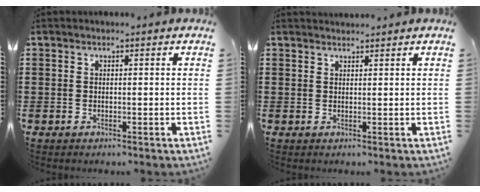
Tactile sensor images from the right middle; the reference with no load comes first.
{"total": 1.2, "force": [1.1, 0.1, -0.1], "torque": [-0.001, 0.001, 0.022]}